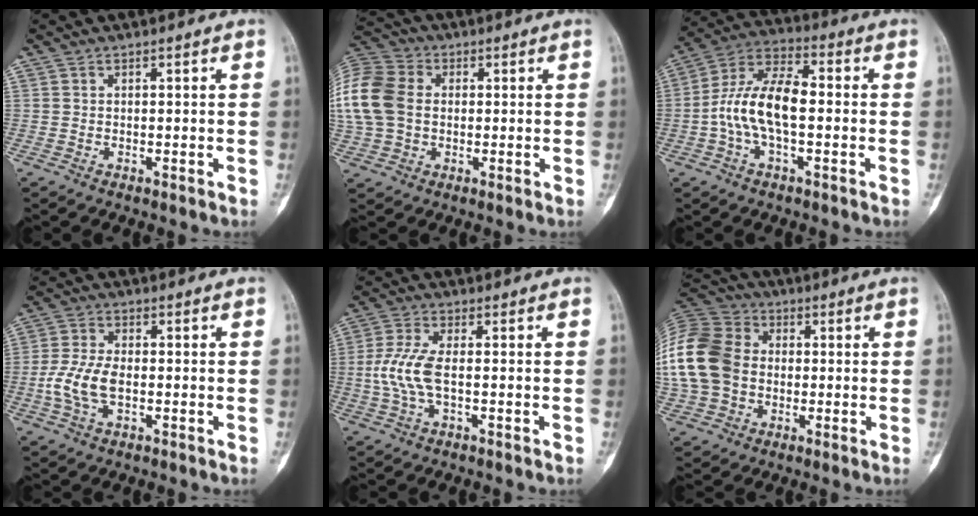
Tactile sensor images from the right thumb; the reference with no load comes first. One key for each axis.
{"total": 17.5, "fx": 1.6, "fy": 13.4, "fz": 11.2, "tx": -0.271, "ty": 0.028, "tz": 0.030}
{"total": 12.8, "fx": -1.4, "fy": 6.0, "fz": 11.2, "tx": -0.222, "ty": 0.041, "tz": -0.031}
{"total": 7.5, "fx": -1.4, "fy": 4.0, "fz": 6.2, "tx": -0.146, "ty": 0.009, "tz": -0.029}
{"total": 7.4, "fx": -0.6, "fy": 2.9, "fz": 6.8, "tx": -0.168, "ty": 0.006, "tz": -0.015}
{"total": 20.3, "fx": -0.2, "fy": 15.8, "fz": 12.7, "tx": -0.287, "ty": 0.026, "tz": -0.004}